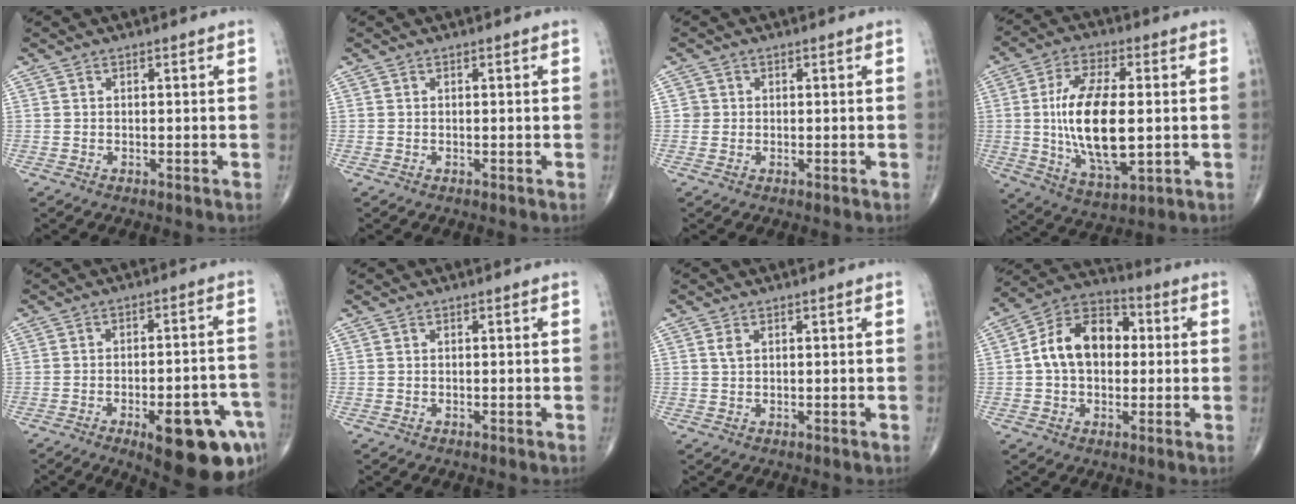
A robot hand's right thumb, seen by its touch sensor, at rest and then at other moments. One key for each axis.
{"total": 0.0}
{"total": 1.3, "fx": 0.1, "fy": 1.3, "fz": 0.0, "tx": 0.010, "ty": 0.004, "tz": -0.001}
{"total": 17.3, "fx": -0.2, "fy": 7.7, "fz": 15.5, "tx": -0.286, "ty": -0.008, "tz": 0.003}
{"total": 17.4, "fx": -8.2, "fy": 5.9, "fz": 14.2, "tx": -0.126, "ty": 0.037, "tz": -0.096}
{"total": 0.0}
{"total": 1.3, "fx": 0.6, "fy": 0.7, "fz": 0.9, "tx": -0.019, "ty": 0.004, "tz": 0.014}
{"total": 13.9, "fx": 1.1, "fy": 9.6, "fz": 10.0, "tx": -0.144, "ty": 0.030, "tz": 0.007}